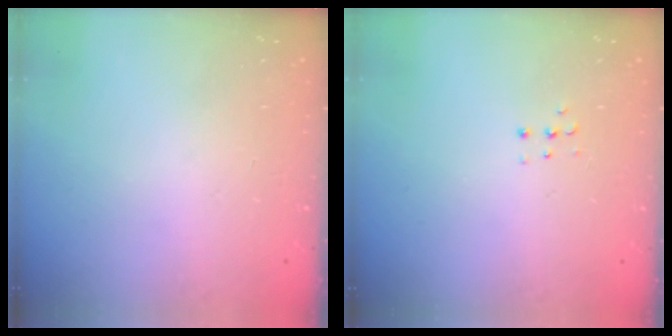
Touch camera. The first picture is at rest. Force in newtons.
{"total": 3.8, "press": 3.7, "slide": 0.7}